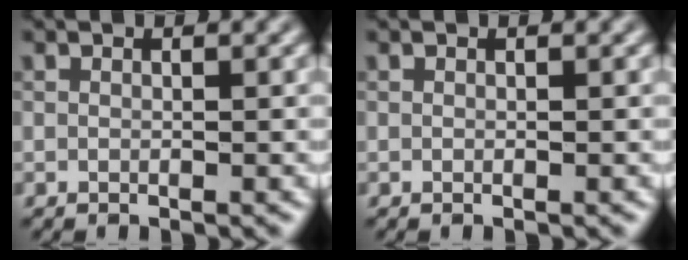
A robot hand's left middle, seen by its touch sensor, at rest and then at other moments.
{"total": 0.0}